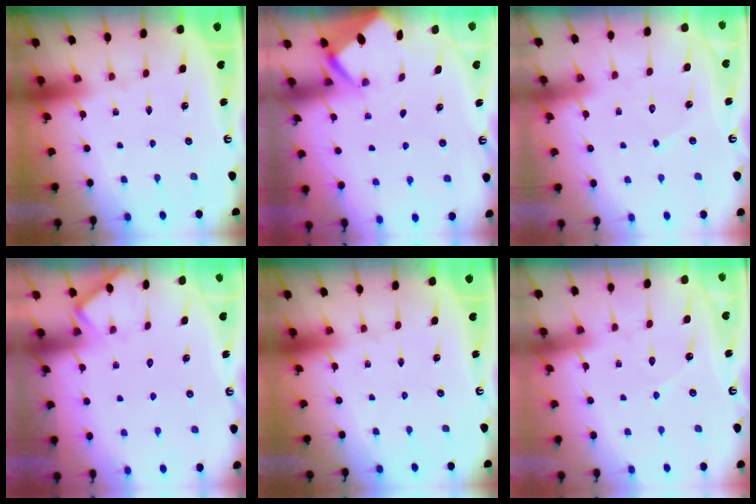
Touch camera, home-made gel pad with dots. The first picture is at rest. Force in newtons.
{"total": 2.6, "press": 2.6, "slide": 0.0}
{"total": 2.8, "press": 2.8, "slide": 0.2}
{"total": 4.1, "press": 4.0, "slide": 0.6}
{"total": 0.0}
{"total": 4.0, "press": 4.0, "slide": 0.4}